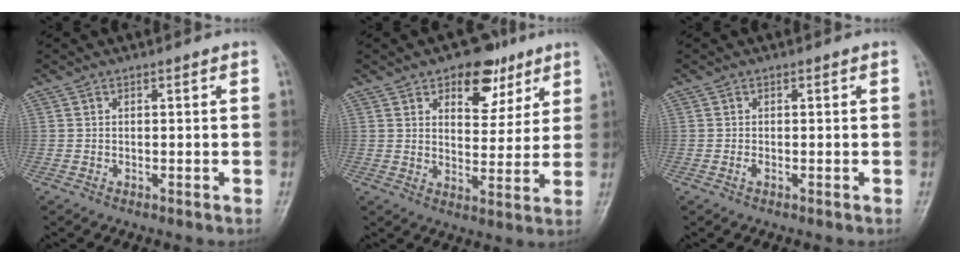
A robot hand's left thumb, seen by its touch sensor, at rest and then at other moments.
{"total": 10.1, "force": [5.8, 6.1, 5.6], "torque": [-0.038, -0.025, 0.083]}
{"total": 0.6, "force": [-0.2, 0.2, 0.5], "torque": [-0.010, -0.002, -0.004]}